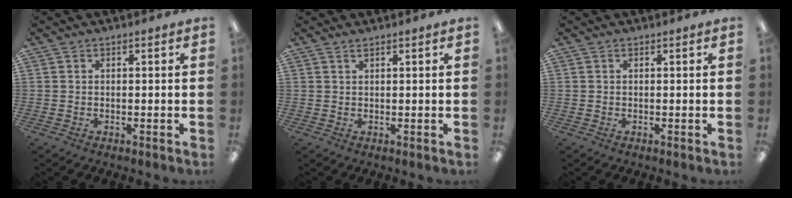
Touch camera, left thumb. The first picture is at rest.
{"total": 0.9, "force": [0.7, 0.1, 0.5], "torque": [-0.012, 0.001, 0.012]}
{"total": 0.0}